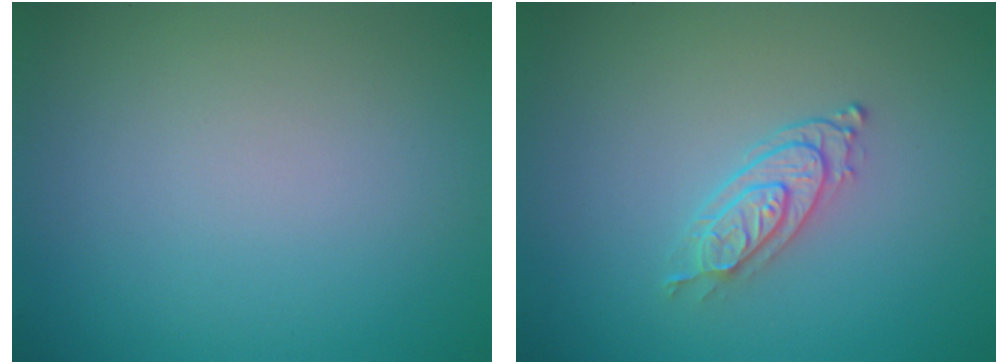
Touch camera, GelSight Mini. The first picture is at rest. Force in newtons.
{"total": 2.5, "press": 2.0, "slide": 1.5}